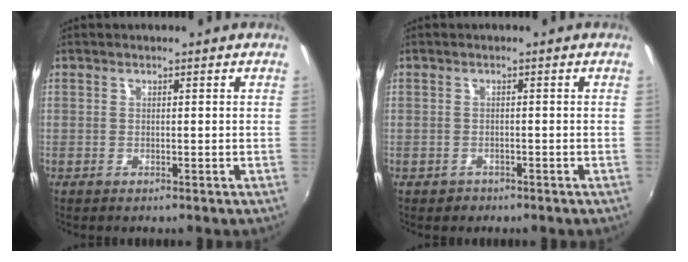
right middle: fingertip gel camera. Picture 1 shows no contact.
{"total": 1.5, "force": [-0.9, 1.2, 0.1], "torque": [-0.005, -0.001, -0.012]}